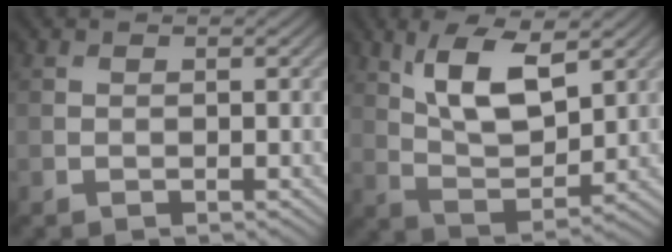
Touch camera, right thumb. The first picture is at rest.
{"total": 9.2, "force": [4.2, 3.7, 7.3], "torque": [-0.150, 0.002, 0.084]}